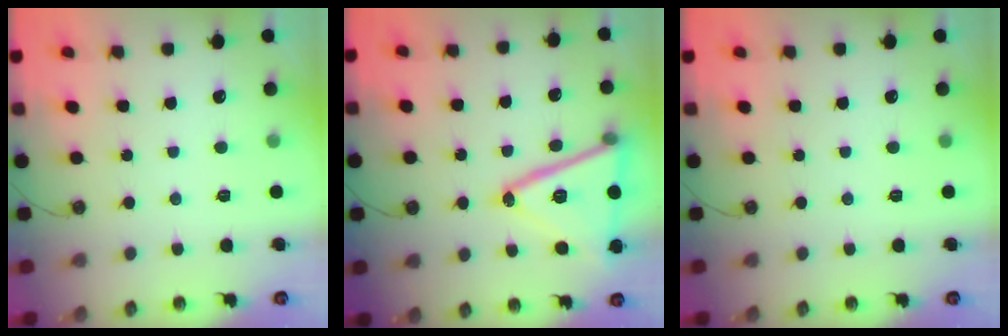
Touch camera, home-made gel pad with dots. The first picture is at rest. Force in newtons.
{"total": 20.3, "press": 20.1, "slide": 3.4}
{"total": 0.0}